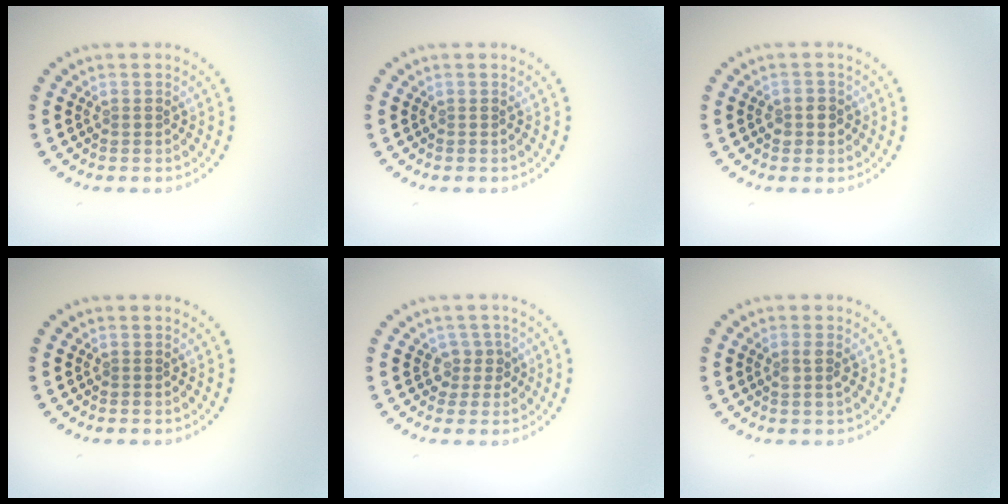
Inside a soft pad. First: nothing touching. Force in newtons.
{"total": 0.0}
{"total": 1.7, "press": 1.5, "slide": 0.7}
{"total": 0.0}
{"total": 1.9, "press": 1.4, "slide": 1.3}
{"total": 1.4, "press": 1.2, "slide": 0.7}